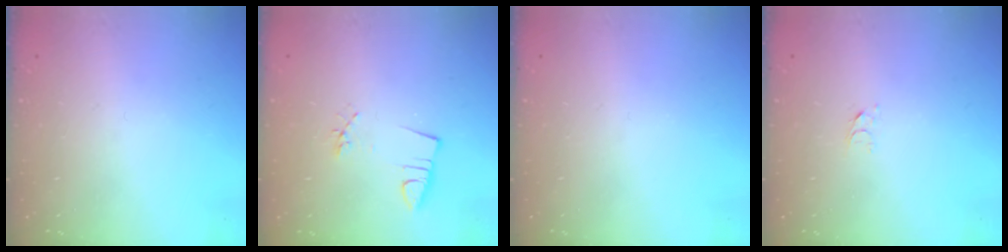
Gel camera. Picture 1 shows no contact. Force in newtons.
{"total": 2.6, "press": 1.1, "slide": 2.4}
{"total": 0.0}
{"total": 2.6, "press": 2.6, "slide": 0.2}